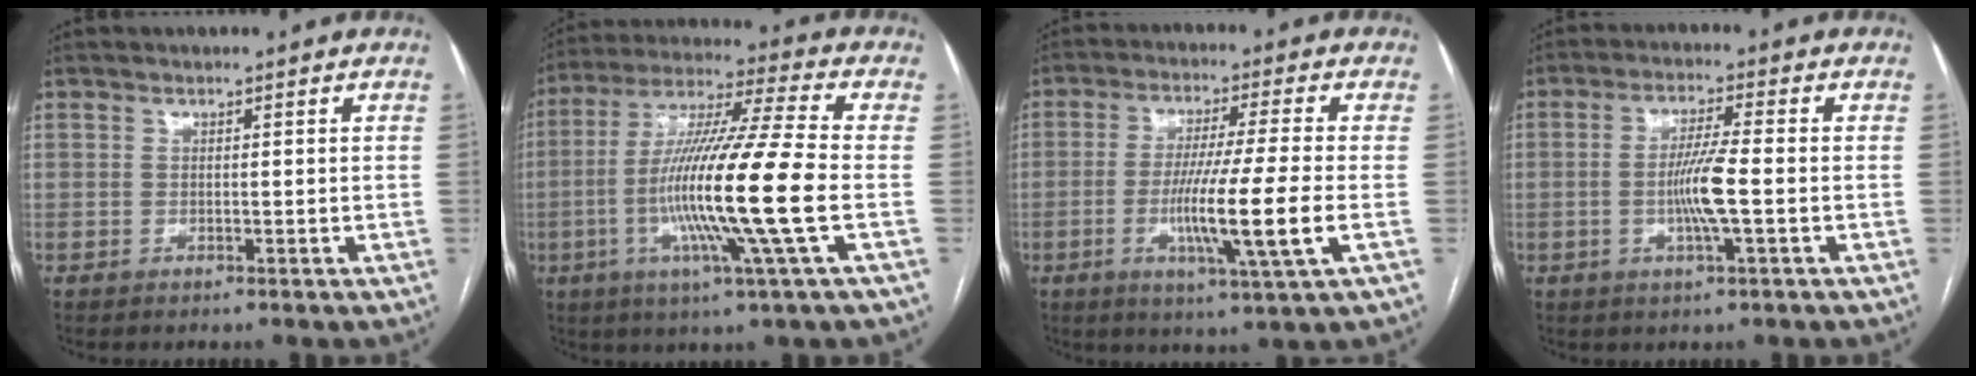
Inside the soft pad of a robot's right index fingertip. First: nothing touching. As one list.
[{"total": 18.6, "force": [-3.8, -1.3, 18.2], "torque": [-0.346, -0.013, -0.084]}, {"total": 12.0, "force": [-2.8, -1.2, 11.6], "torque": [-0.213, -0.021, -0.055]}, {"total": 6.4, "force": [-1.2, -0.1, 6.3], "torque": [-0.125, -0.004, -0.023]}]